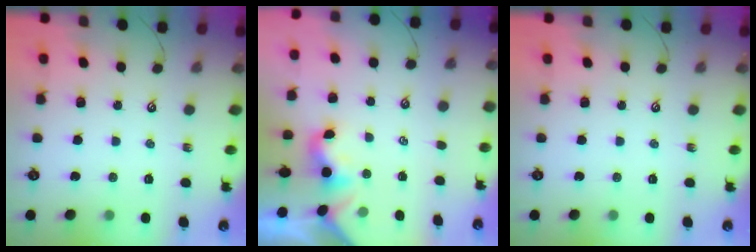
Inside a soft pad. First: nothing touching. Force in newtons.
{"total": 2.0, "press": 2.0, "slide": 0.5}
{"total": 0.0}